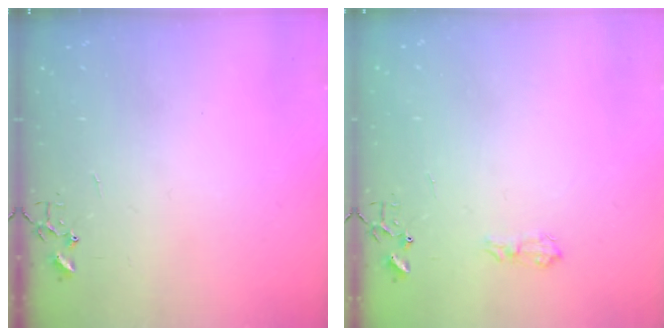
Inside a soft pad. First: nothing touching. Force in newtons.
{"total": 7.0, "press": 6.9, "slide": 0.9}